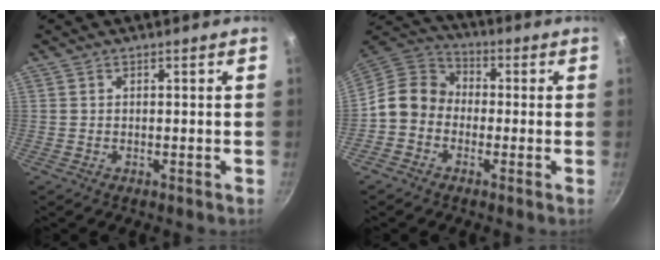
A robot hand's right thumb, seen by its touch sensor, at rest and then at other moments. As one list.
[{"total": 9.6, "force": [-2.0, 8.2, 4.7], "torque": [-0.056, 0.038, -0.065]}]